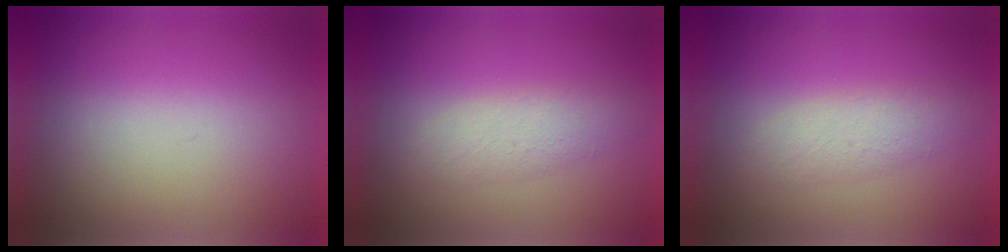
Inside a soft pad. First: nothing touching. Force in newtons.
{"total": 1.8}
{"total": 1.8}